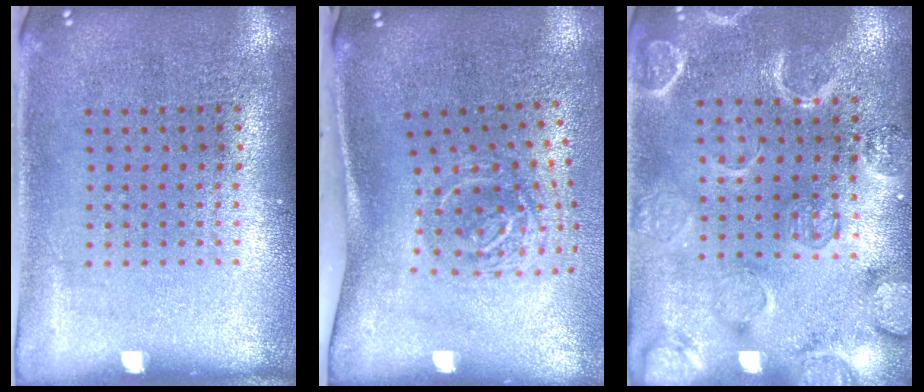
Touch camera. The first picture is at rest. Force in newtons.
{"total": 2.0, "press": 1.3, "slide": 1.5}
{"total": 2.3, "press": 2.3, "slide": 0.4}